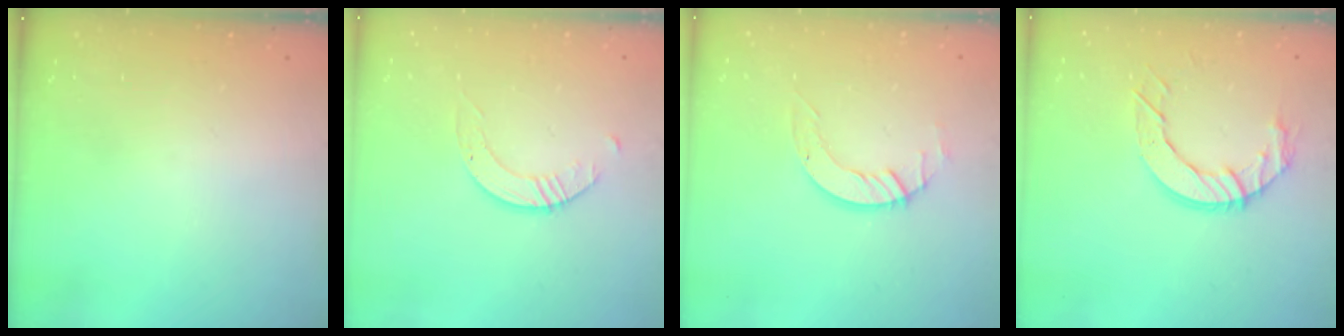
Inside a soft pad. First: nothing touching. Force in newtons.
{"total": 1.7, "press": 1.7, "slide": 0.2}
{"total": 4.1, "press": 4.1, "slide": 0.1}
{"total": 9.1, "press": 9.1, "slide": 0.5}